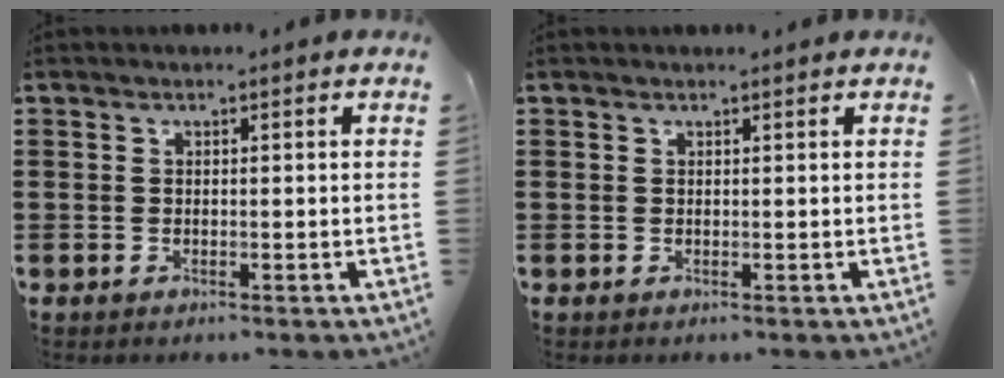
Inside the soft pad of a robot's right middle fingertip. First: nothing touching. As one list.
[{"total": 0.0}]